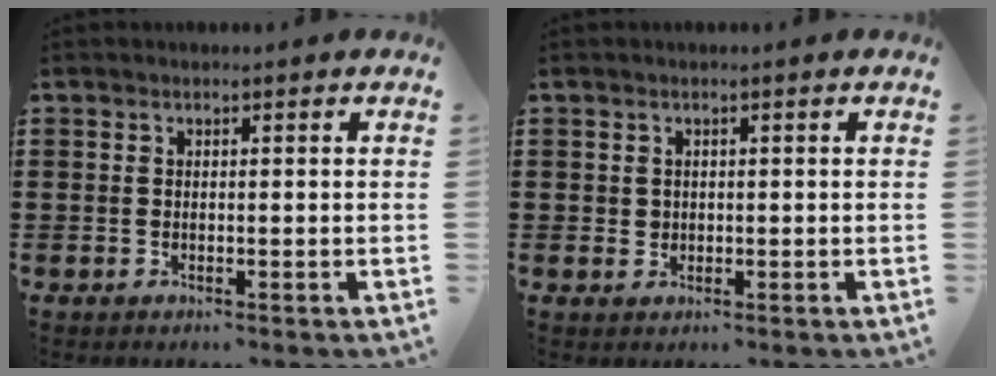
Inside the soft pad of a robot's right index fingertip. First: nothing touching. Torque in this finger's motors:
{"motor_torque": [-0.58, 0.59, 0.00, 0.01]}